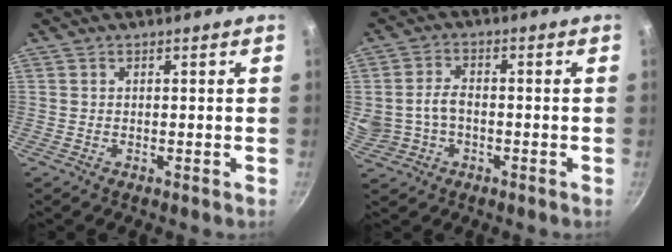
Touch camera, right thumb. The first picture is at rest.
{"total": 7.6, "force": [-0.9, 5.9, 4.8], "torque": [-0.089, 0.023, -0.011]}